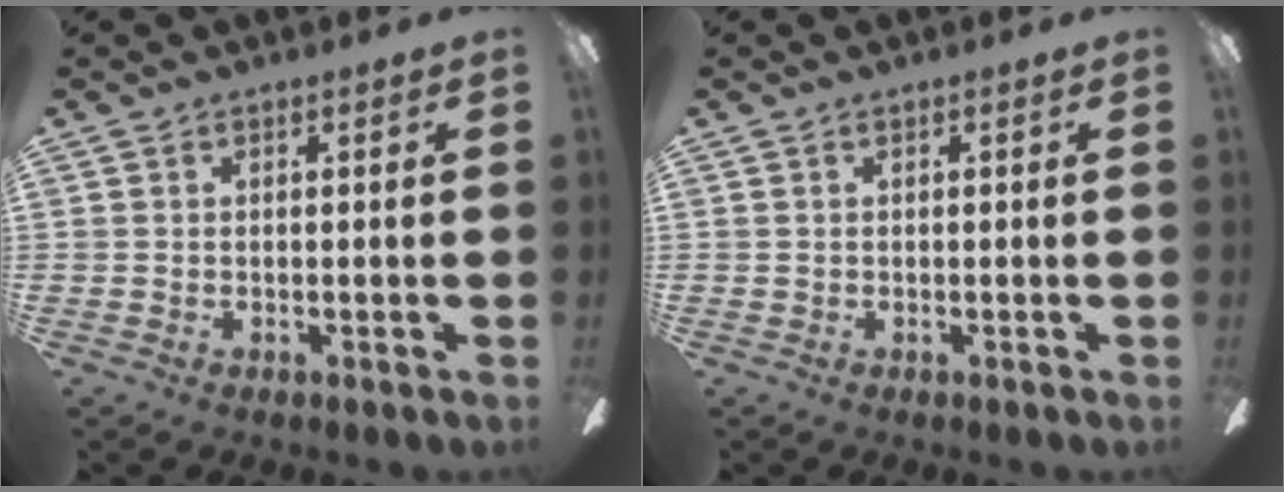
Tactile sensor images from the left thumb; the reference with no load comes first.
{"total": 0.0}